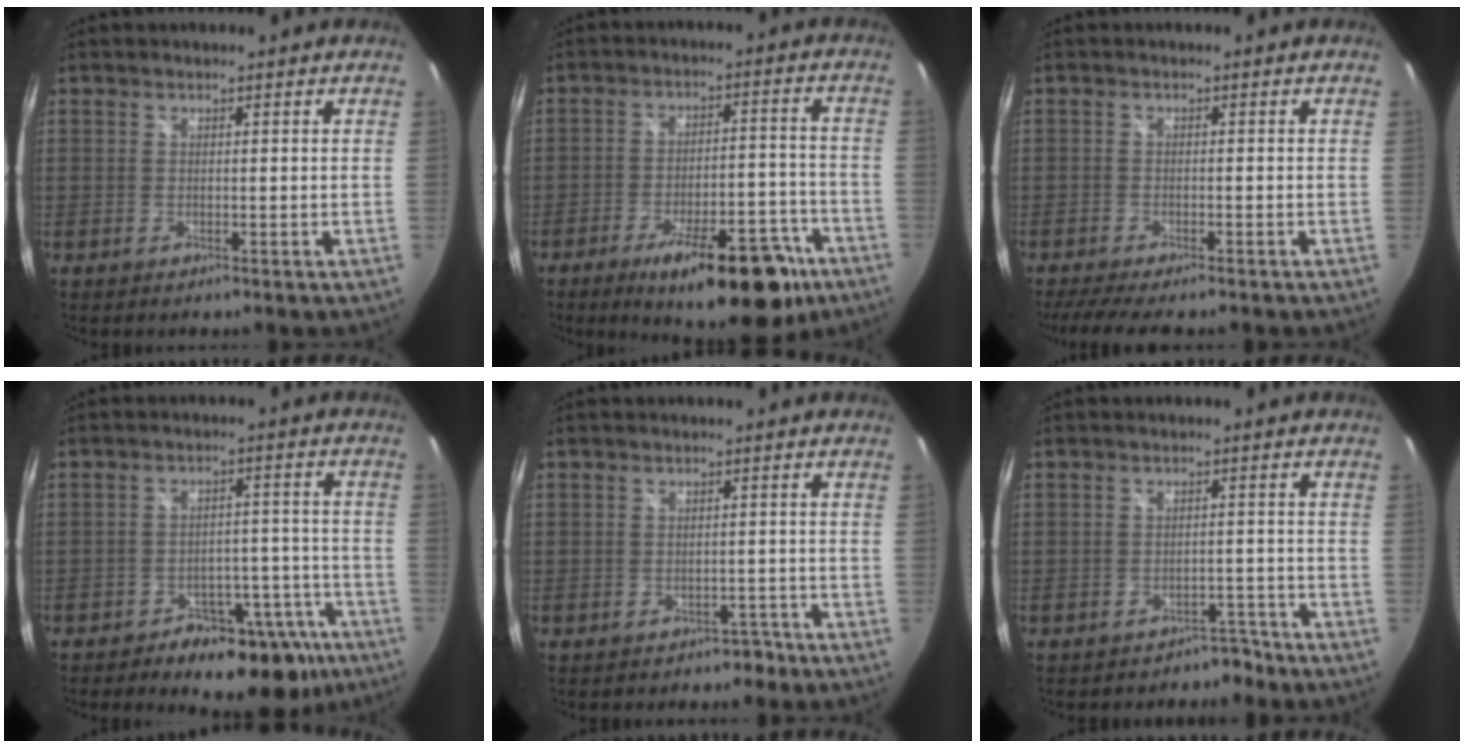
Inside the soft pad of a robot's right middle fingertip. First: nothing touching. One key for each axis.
{"total": 18.1, "fx": -11.2, "fy": 5.9, "fz": 12.9, "tx": -0.187, "ty": -0.010, "tz": -0.151}
{"total": 7.3, "fx": -6.1, "fy": 0.9, "fz": 3.9, "tx": -0.087, "ty": -0.025, "tz": -0.101}
{"total": 13.9, "fx": -9.5, "fy": 8.2, "fz": 6.2, "tx": -0.076, "ty": 0.025, "tz": -0.106}
{"total": 2.4, "fx": -1.5, "fy": 1.9, "fz": 0.2, "tx": 0.003, "ty": 0.020, "tz": -0.009}
{"total": 3.1, "fx": -2.5, "fy": 1.9, "fz": -0.2, "tx": 0.013, "ty": 0.029, "tz": -0.027}